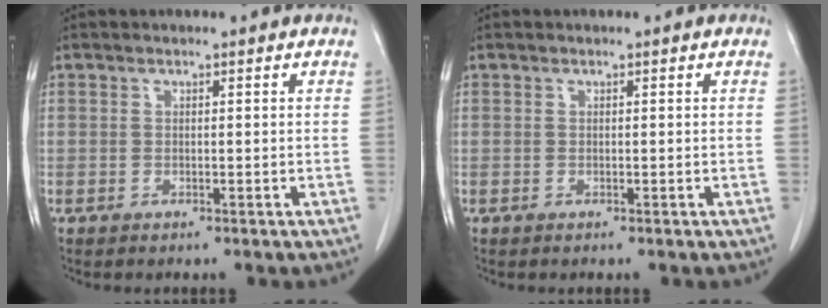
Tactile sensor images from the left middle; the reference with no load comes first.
{"total": 0.0}